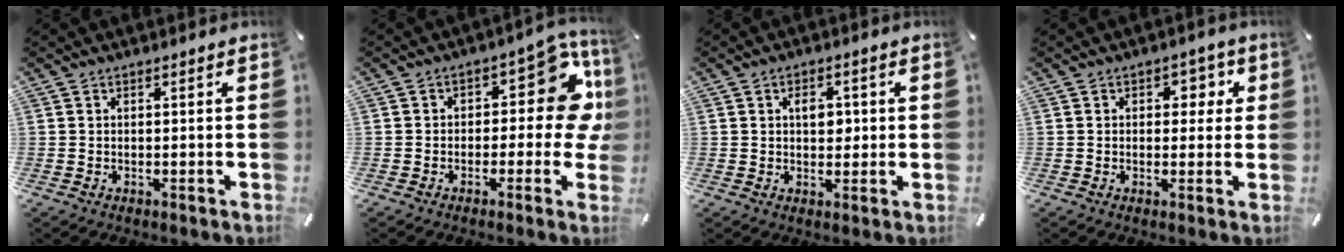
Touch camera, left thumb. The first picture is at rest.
{"total": 12.5, "force": [2.2, 7.2, 10.0], "torque": [-0.108, -0.020, 0.031]}
{"total": 4.3, "force": [0.6, 2.9, 3.1], "torque": [-0.038, 0.000, 0.003]}
{"total": 4.3, "force": [0.9, 3.4, 2.6], "torque": [-0.009, -0.007, 0.001]}